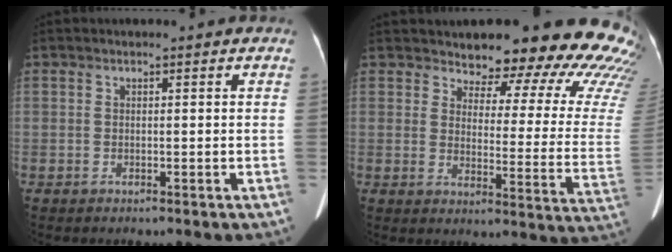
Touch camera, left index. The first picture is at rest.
{"total": 22.5, "force": [20.3, 4.8, 8.4], "torque": [-0.084, -0.110, 0.215]}